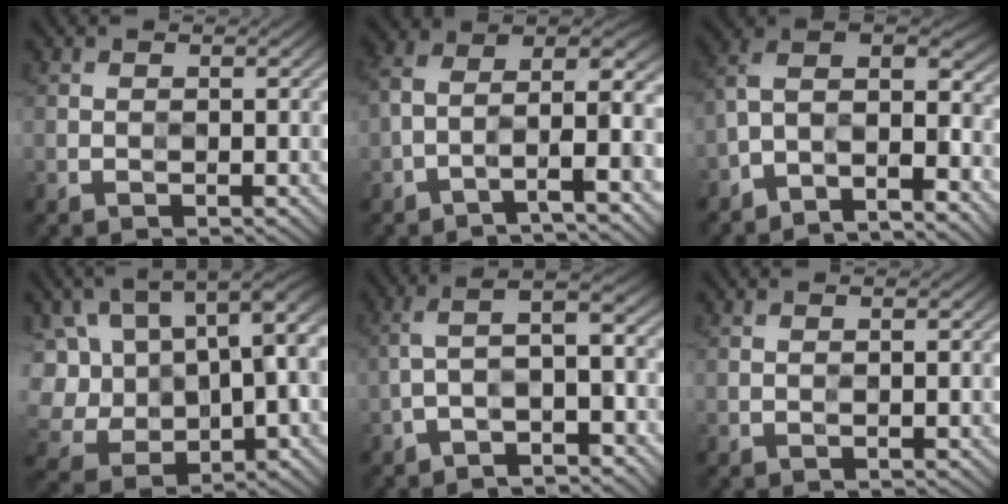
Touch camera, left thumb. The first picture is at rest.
{"total": 9.1, "force": [-3.9, 2.8, 7.7], "torque": [-0.125, 0.019, -0.081]}
{"total": 10.3, "force": [-6.7, 3.5, 7.0], "torque": [-0.119, -0.006, -0.122]}
{"total": 16.8, "force": [2.0, 10.8, 12.8], "torque": [-0.264, -0.002, 0.054]}
{"total": 6.2, "force": [-3.1, 1.9, 5.0], "torque": [-0.086, 0.016, -0.062]}
{"total": 0.9, "force": [0.3, 0.0, 0.8], "torque": [-0.018, 0.005, 0.005]}